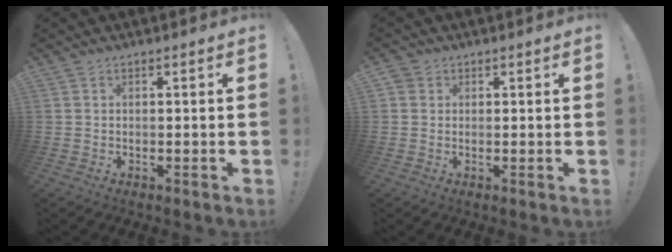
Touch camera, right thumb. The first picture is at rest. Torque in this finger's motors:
{"motor_torque": [0.07, -0.02, 0.38, -0.08, 0.00]}